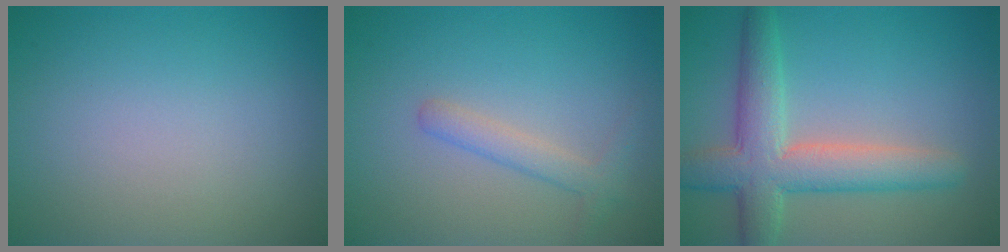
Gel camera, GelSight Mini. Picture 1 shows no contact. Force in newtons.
{"total": 2.0, "press": 2.0, "slide": 0.0}
{"total": 6.4, "press": 6.4, "slide": 0.3}